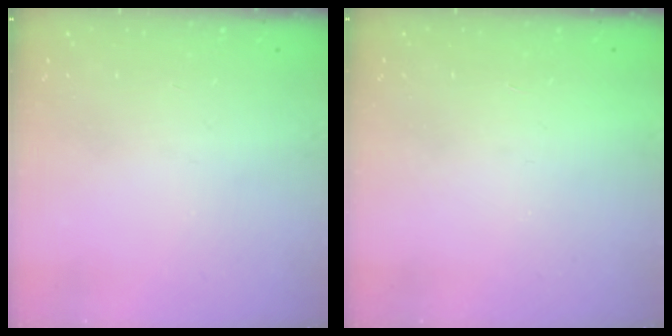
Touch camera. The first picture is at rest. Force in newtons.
{"total": 1.5, "press": 1.5, "slide": 0.1}